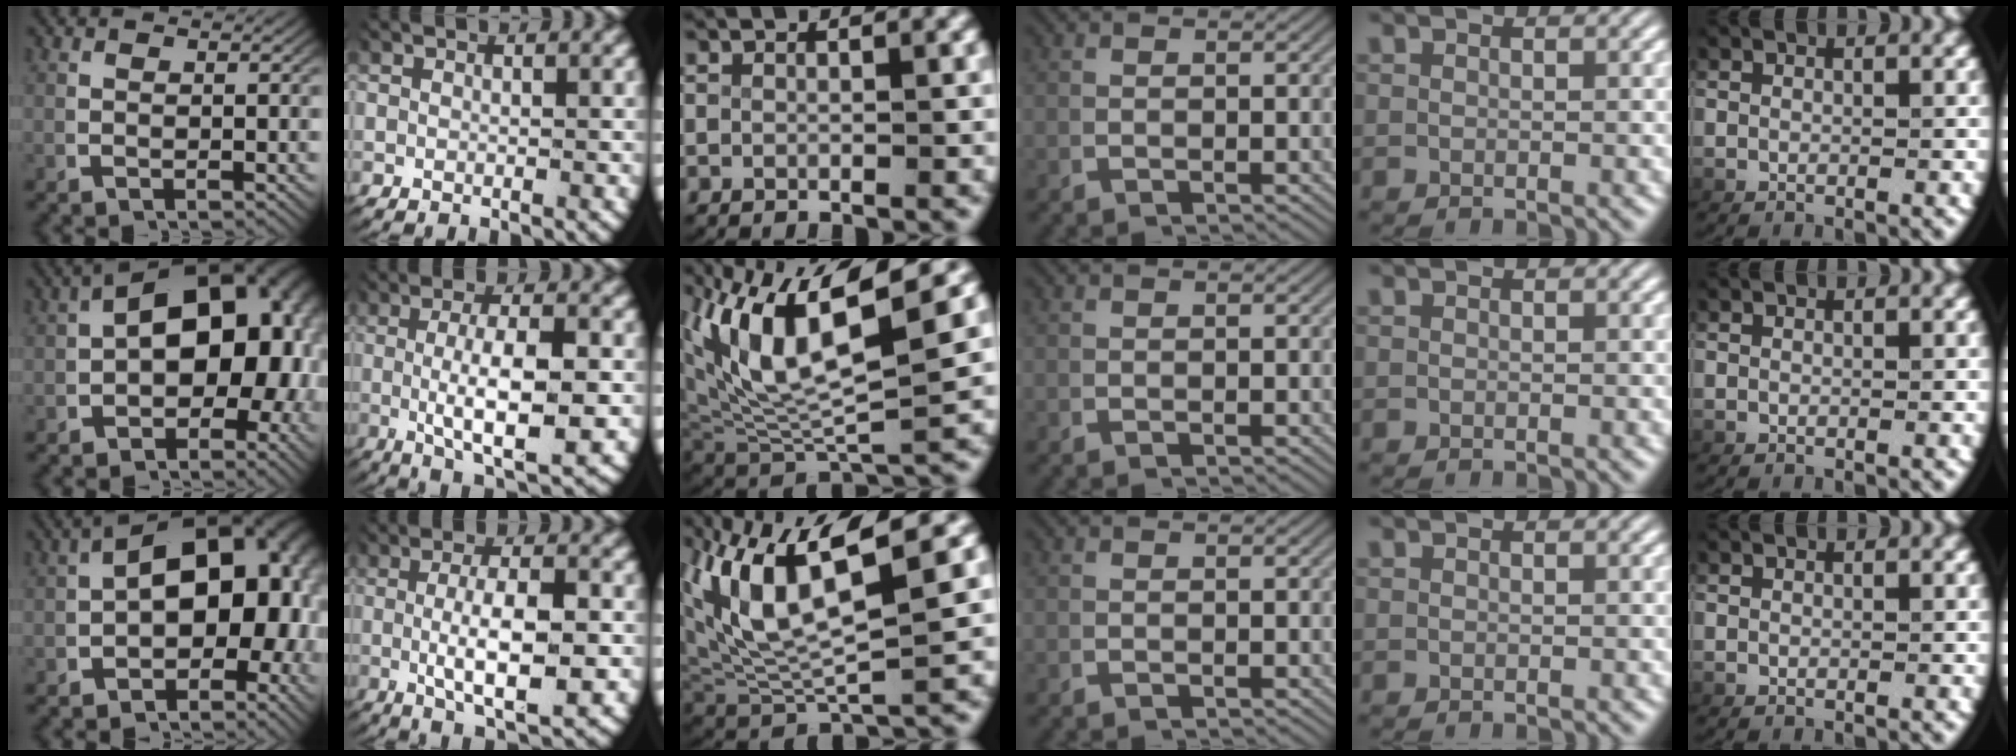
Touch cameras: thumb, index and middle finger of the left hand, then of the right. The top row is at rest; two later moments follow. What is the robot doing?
{"motion": "lift_and_place", "object": "ribbon"}